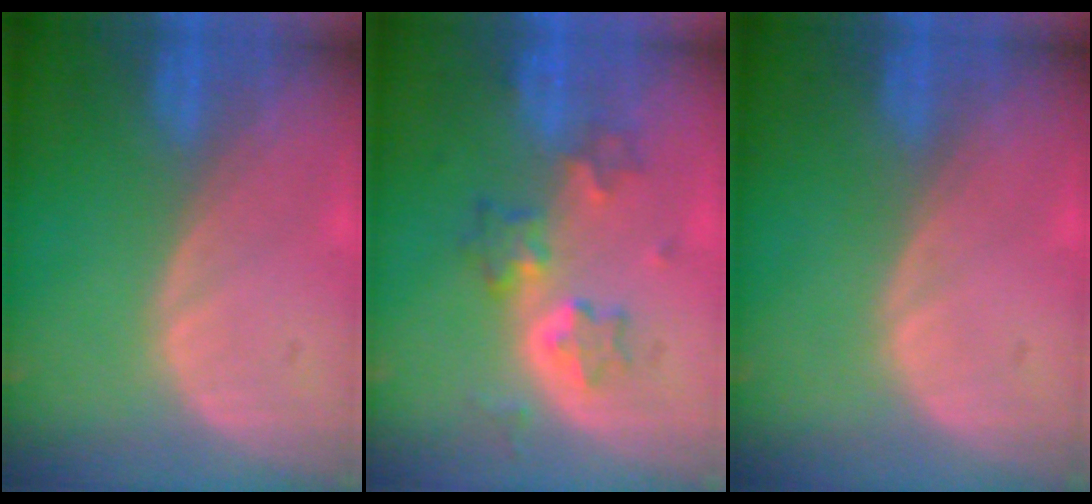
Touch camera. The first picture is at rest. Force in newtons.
{"total": 5.7, "press": 5.7, "slide": 0.6}
{"total": 0.0}